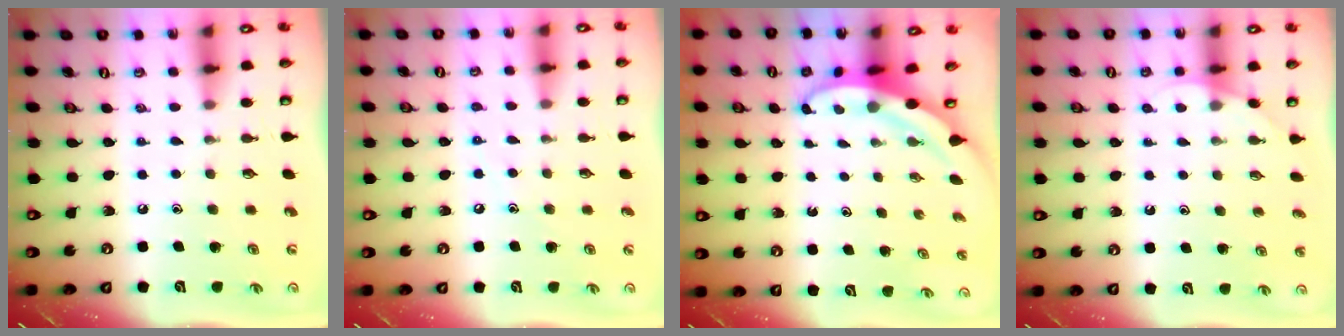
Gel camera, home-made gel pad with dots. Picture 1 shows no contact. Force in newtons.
{"total": 5.0, "press": 4.9, "slide": 0.7}
{"total": 3.8, "press": 3.7, "slide": 0.5}
{"total": 2.9, "press": 2.9, "slide": 0.2}